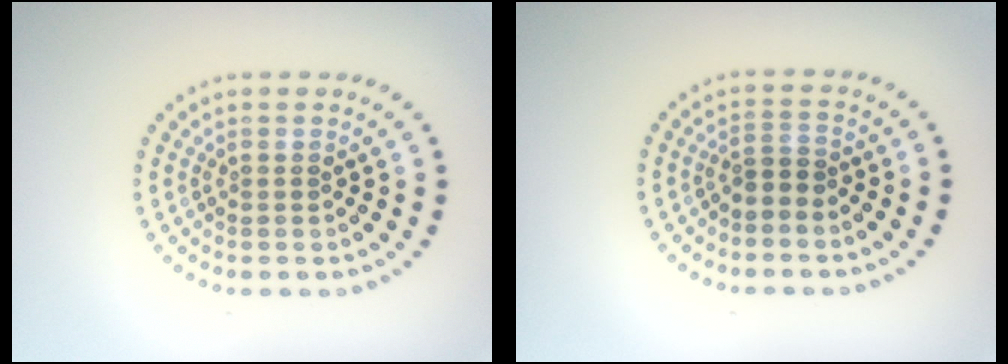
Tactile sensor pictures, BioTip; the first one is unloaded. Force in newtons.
{"total": 1.8, "press": 1.4, "slide": 1.1}